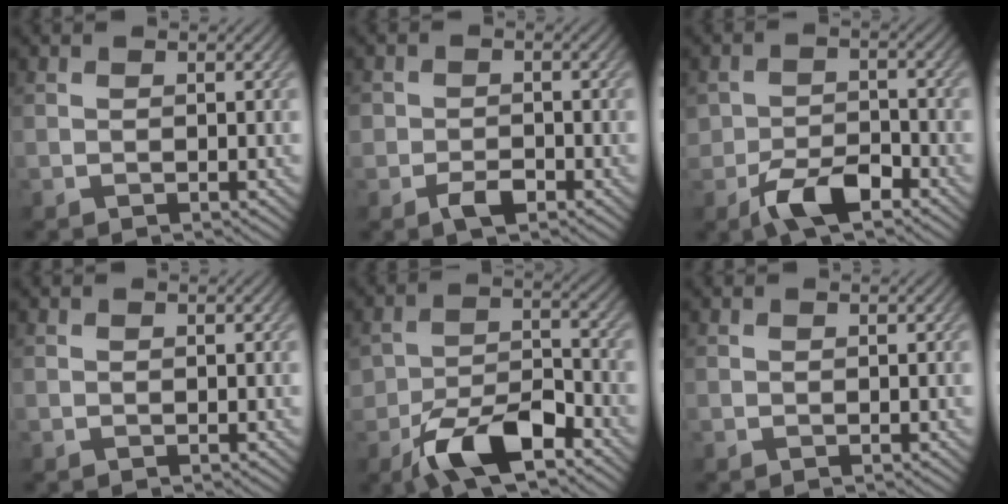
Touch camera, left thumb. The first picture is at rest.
{"total": 2.7, "force": [-1.5, 1.8, 1.4], "torque": [-0.022, -0.003, -0.032]}
{"total": 6.0, "force": [-3.6, 3.1, 3.7], "torque": [-0.063, -0.001, -0.071]}
{"total": 0.0}
{"total": 9.5, "force": [-5.7, 4.5, 6.2], "torque": [-0.107, -0.001, -0.110]}
{"total": 0.0}